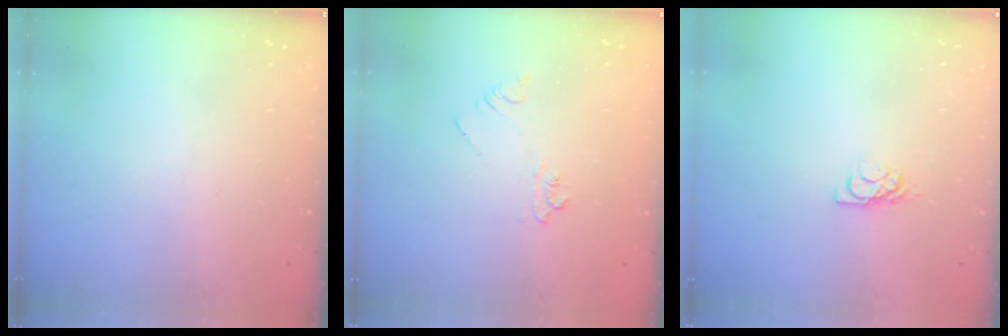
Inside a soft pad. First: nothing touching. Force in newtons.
{"total": 4.4, "press": 4.3, "slide": 0.7}
{"total": 5.9, "press": 5.9, "slide": 0.7}